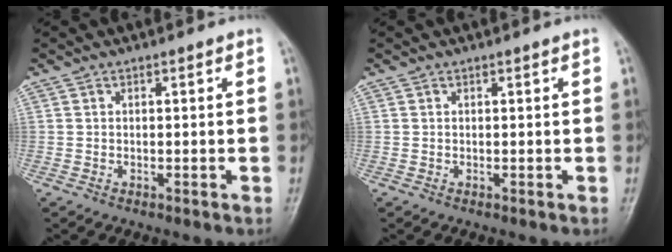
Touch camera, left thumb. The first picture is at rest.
{"total": 0.0}